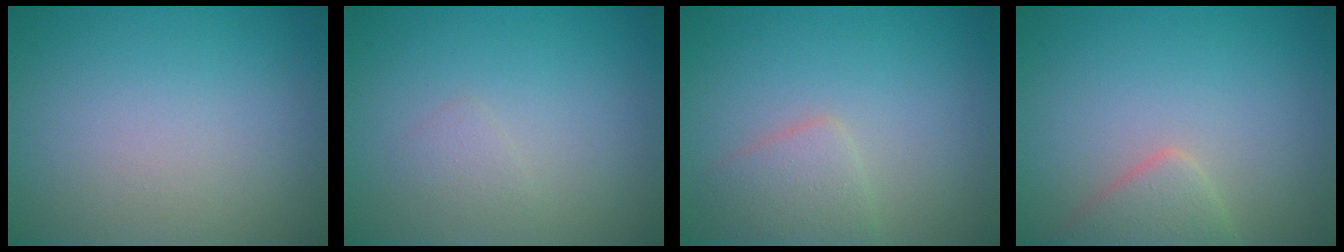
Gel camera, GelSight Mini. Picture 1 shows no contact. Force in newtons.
{"total": 0.9, "press": 0.9, "slide": 0.0}
{"total": 2.4, "press": 2.4, "slide": 0.0}
{"total": 2.7, "press": 2.7, "slide": 0.1}